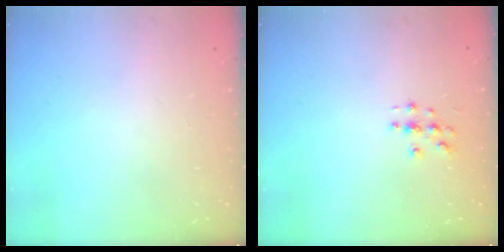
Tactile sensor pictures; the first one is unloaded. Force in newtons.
{"total": 2.8, "press": 2.8, "slide": 0.3}